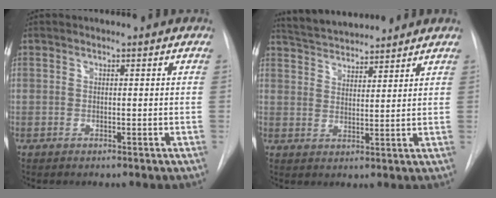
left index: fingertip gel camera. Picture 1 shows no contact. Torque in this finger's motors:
{"motor_torque": [0.01, -0.52, 0.16, 0.04]}